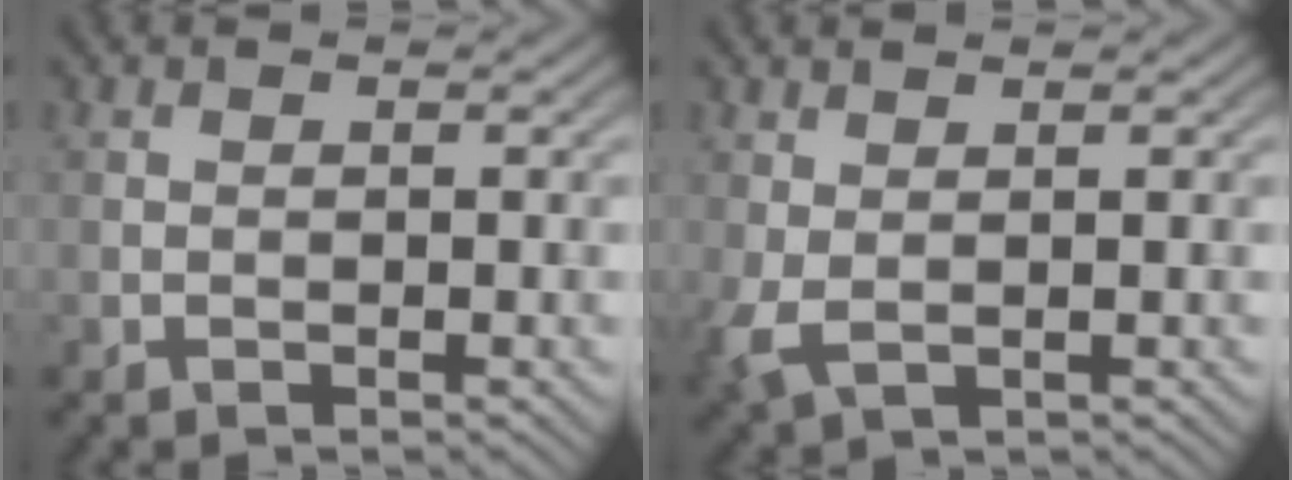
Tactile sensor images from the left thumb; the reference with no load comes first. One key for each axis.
{"total": 2.6, "fx": 0.6, "fy": 1.1, "fz": 2.2, "tx": -0.066, "ty": -0.002, "tz": 0.012}